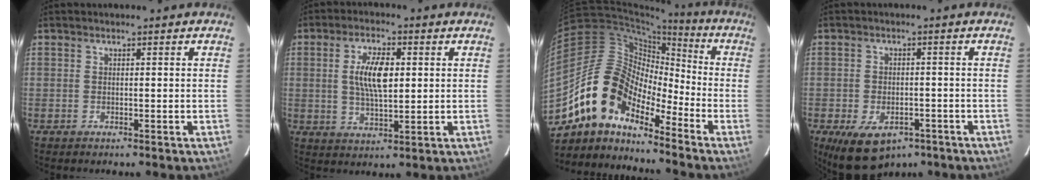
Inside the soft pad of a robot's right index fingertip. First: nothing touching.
{"total": 8.3, "force": [1.3, 3.3, 7.5], "torque": [-0.141, 0.005, 0.027]}
{"total": 13.3, "force": [-10.3, 5.8, 6.2], "torque": [-0.102, 0.022, -0.209]}
{"total": 11.1, "force": [-6.5, 6.4, 6.3], "torque": [-0.131, -0.021, -0.090]}